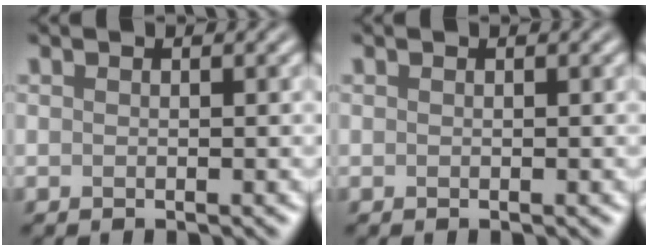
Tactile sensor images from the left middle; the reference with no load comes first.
{"total": 0.0}